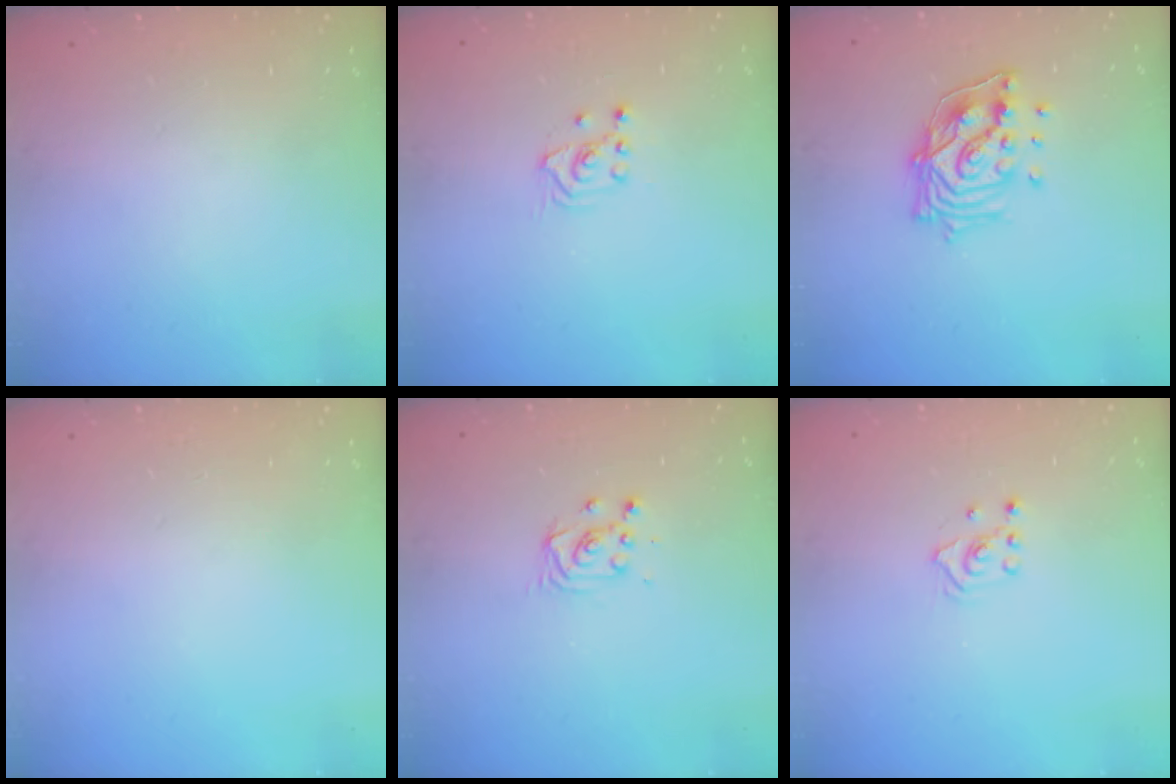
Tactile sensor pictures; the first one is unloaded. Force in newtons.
{"total": 2.5, "press": 2.4, "slide": 0.9}
{"total": 13.2, "press": 13.2, "slide": 1.3}
{"total": 0.0}
{"total": 3.8, "press": 3.7, "slide": 0.5}
{"total": 2.4, "press": 2.2, "slide": 0.8}